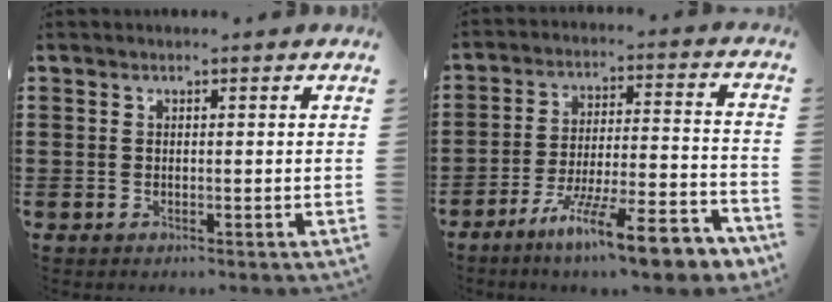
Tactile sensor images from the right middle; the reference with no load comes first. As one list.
[{"total": 12.3, "force": [-9.5, 1.3, 7.7], "torque": [-0.121, 0.026, -0.175]}]